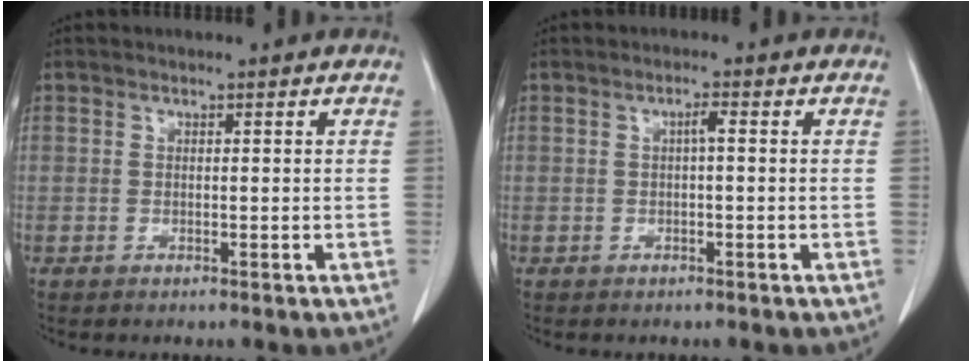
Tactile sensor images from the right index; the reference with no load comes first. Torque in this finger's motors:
{"motor_torque": [0.19, -0.15, 0.10, 0.02]}